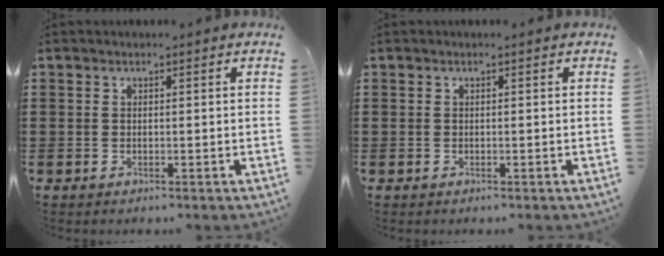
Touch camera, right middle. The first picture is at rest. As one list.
[{"total": 0.0}]